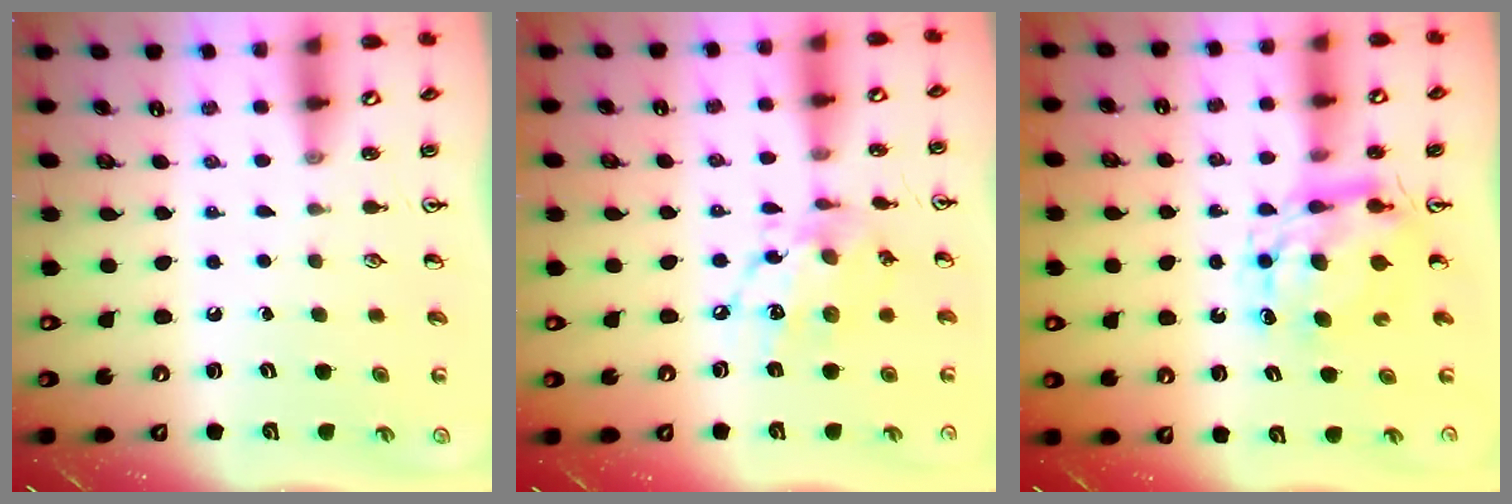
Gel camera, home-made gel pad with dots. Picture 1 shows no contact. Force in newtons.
{"total": 12.6, "press": 12.6, "slide": 0.8}
{"total": 8.5, "press": 8.5, "slide": 0.8}